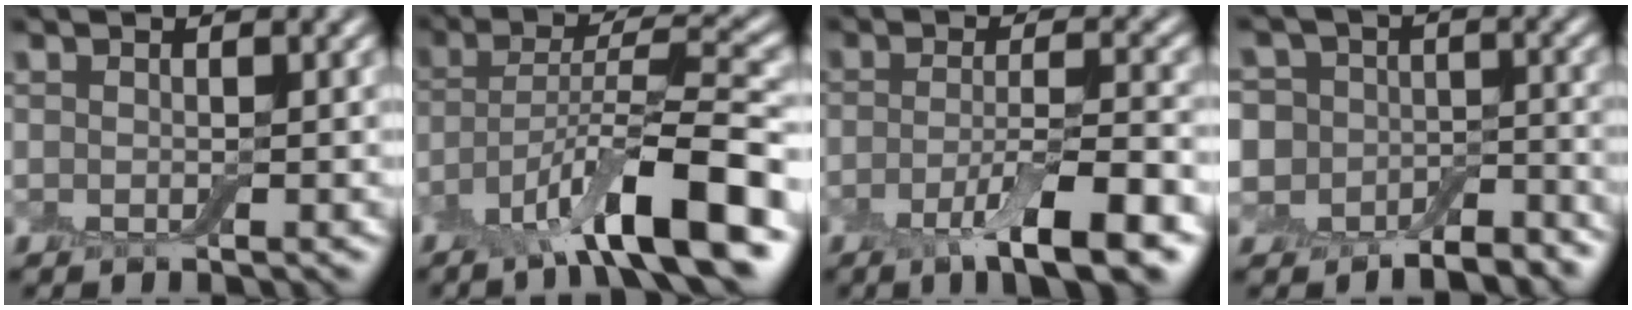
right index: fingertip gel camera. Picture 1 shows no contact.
{"total": 10.3, "force": [-5.8, 2.0, 8.3], "torque": [-0.137, 0.009, -0.106]}
{"total": 6.6, "force": [-3.5, 1.1, 5.4], "torque": [-0.093, -0.001, -0.062]}
{"total": 8.6, "force": [-4.7, 6.6, 2.9], "torque": [-0.057, 0.009, -0.101]}